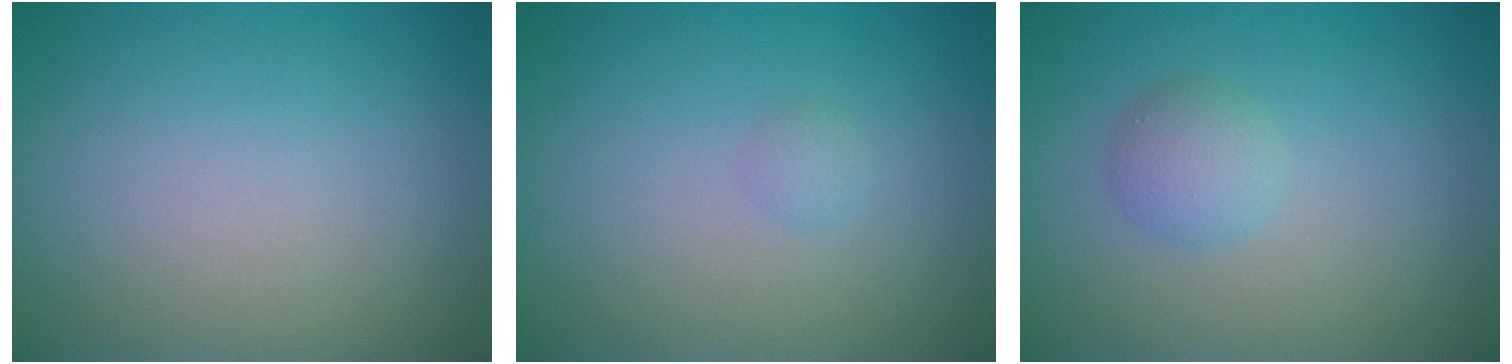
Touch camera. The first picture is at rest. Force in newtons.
{"total": 0.7, "press": 0.7, "slide": 0.0}
{"total": 1.9, "press": 1.9, "slide": 0.0}